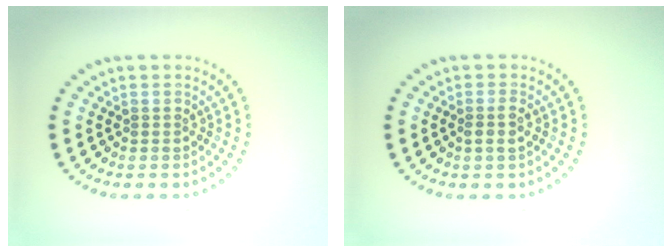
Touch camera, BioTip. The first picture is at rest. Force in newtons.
{"total": 1.4, "press": 1.2, "slide": 0.7}